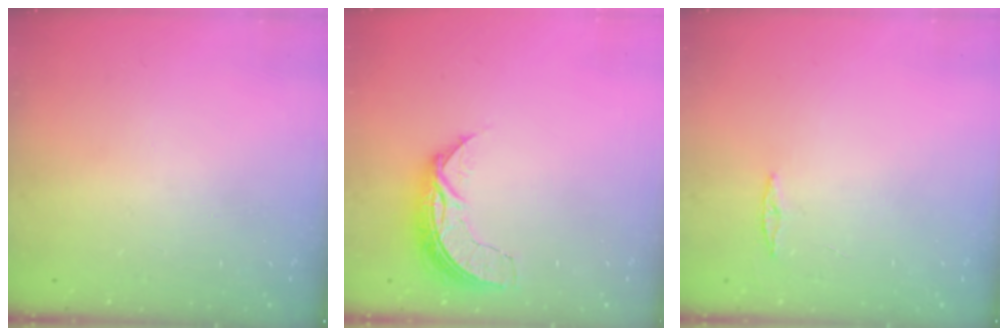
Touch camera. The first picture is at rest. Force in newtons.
{"total": 7.2, "press": 7.2, "slide": 0.5}
{"total": 3.0, "press": 2.9, "slide": 0.3}